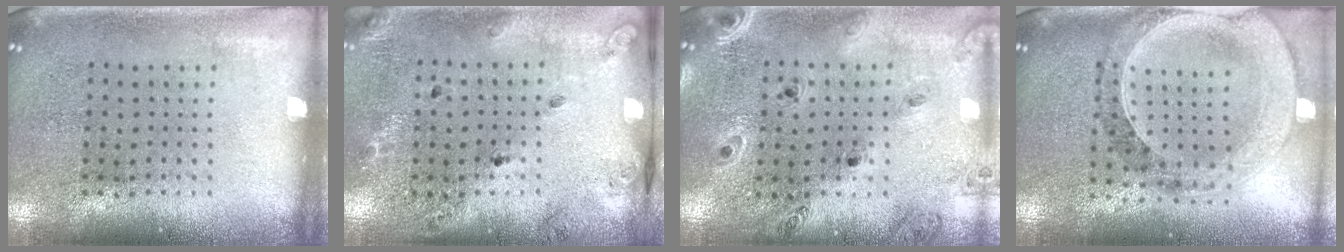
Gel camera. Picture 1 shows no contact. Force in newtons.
{"total": 1.3, "press": 1.2, "slide": 0.6}
{"total": 0.8, "press": 0.8, "slide": 0.1}
{"total": 1.5, "press": 1.4, "slide": 0.4}